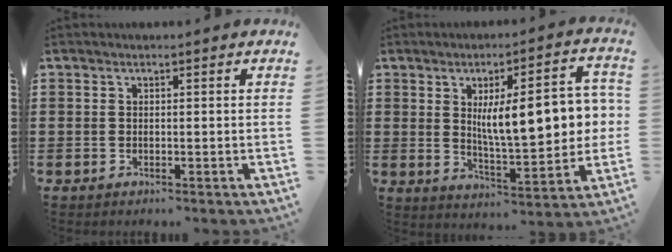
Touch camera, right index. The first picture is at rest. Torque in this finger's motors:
{"motor_torque": [1.54, -0.60, 0.63, 0.18]}